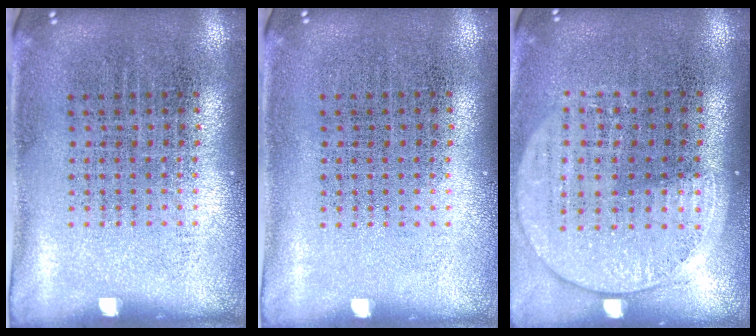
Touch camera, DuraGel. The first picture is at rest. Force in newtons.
{"total": 0.0}
{"total": 1.5, "press": 1.4, "slide": 0.5}